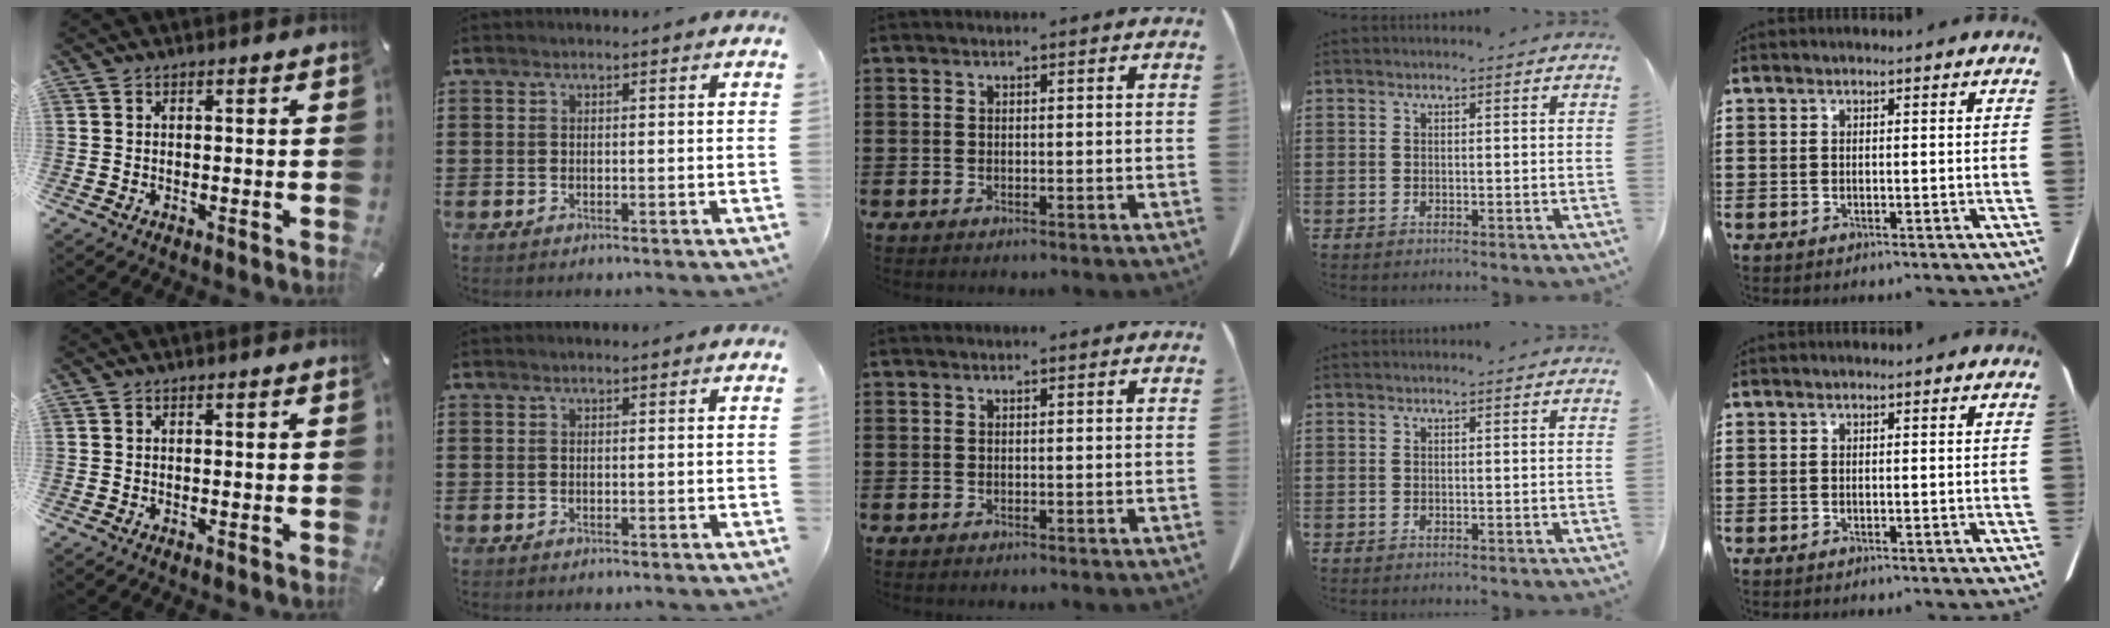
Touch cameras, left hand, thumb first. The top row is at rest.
{}